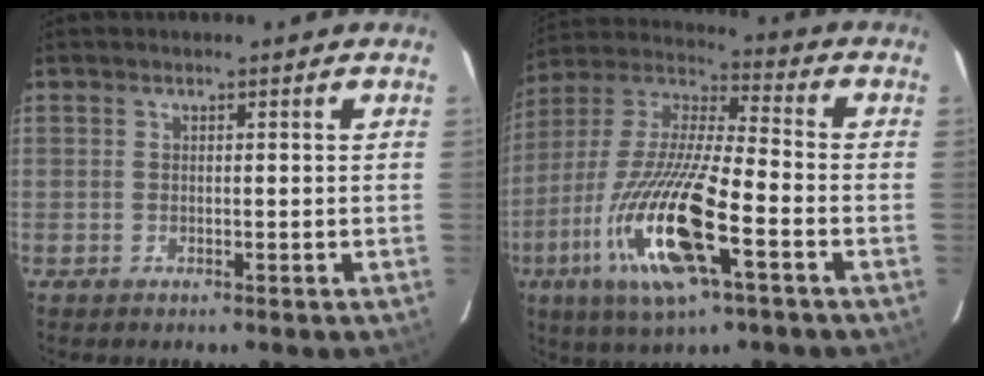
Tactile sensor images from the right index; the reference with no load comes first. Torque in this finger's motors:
{"motor_torque": [1.44, -0.70, 1.01, 0.21]}